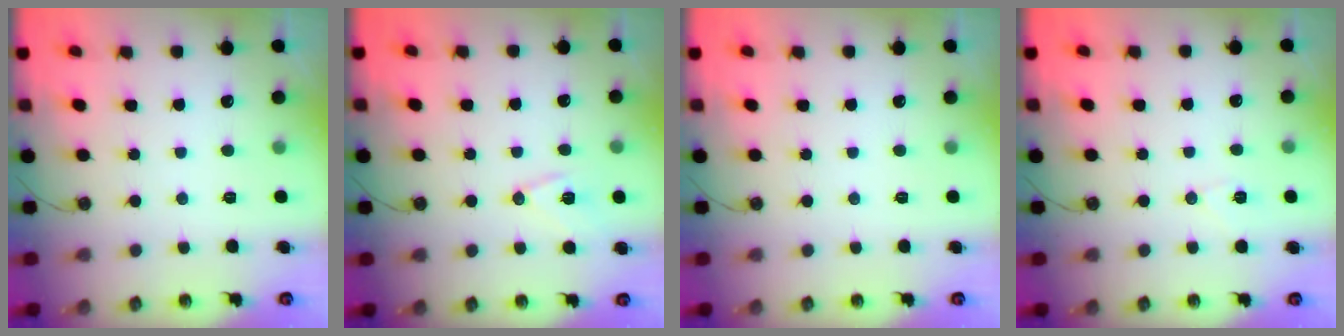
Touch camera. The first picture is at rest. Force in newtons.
{"total": 9.9, "press": 9.3, "slide": 3.4}
{"total": 0.0}
{"total": 6.1, "press": 5.9, "slide": 1.2}